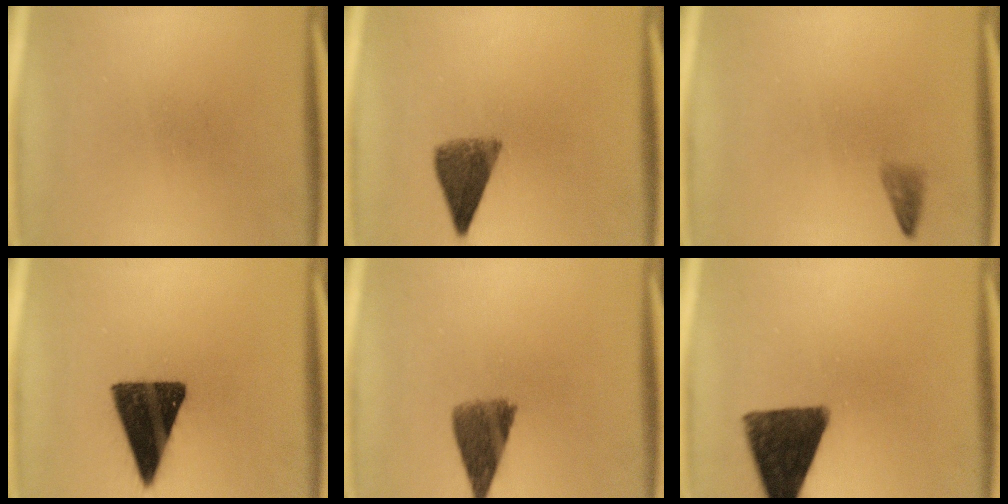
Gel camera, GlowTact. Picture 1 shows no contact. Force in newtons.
{"total": 6.4}
{"total": 1.2}
{"total": 14.7}
{"total": 7.1}
{"total": 13.5}